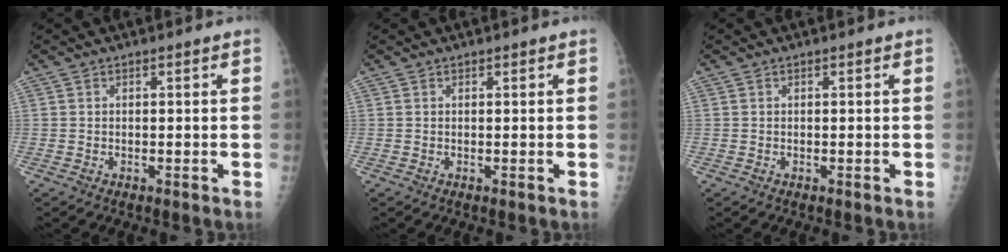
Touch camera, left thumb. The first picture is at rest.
{"total": 0.0}
{"total": 0.0}